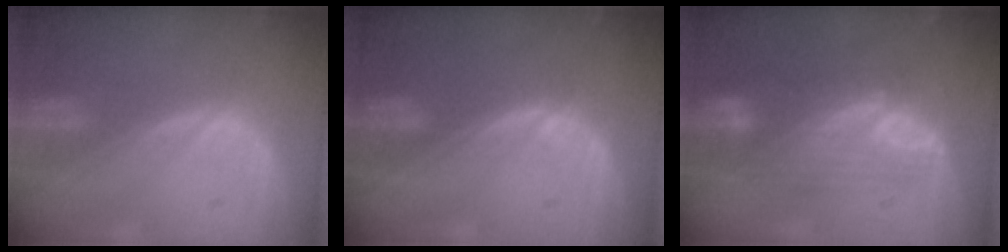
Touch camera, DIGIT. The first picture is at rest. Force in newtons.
{"total": 0.7, "press": 0.7, "slide": 0.2}
{"total": 7.9, "press": 7.7, "slide": 1.9}